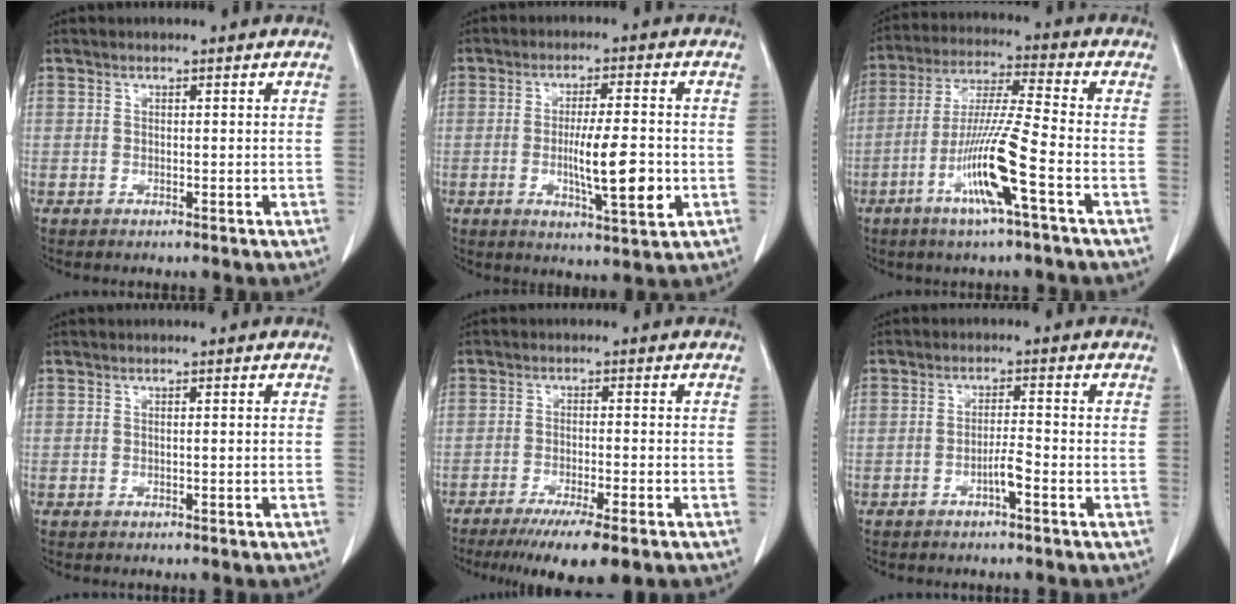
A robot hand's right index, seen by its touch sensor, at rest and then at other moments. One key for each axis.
{"total": 9.4, "fx": -1.7, "fy": 1.2, "fz": 9.2, "tx": -0.148, "ty": -0.011, "tz": -0.028}
{"total": 12.2, "fx": -4.8, "fy": -0.7, "fz": 11.1, "tx": -0.221, "ty": -0.011, "tz": -0.096}
{"total": 0.6, "fx": -0.1, "fy": 0.0, "fz": 0.5, "tx": -0.010, "ty": 0.000, "tz": 0.000}
{"total": 9.8, "fx": -6.9, "fy": 0.6, "fz": 6.9, "tx": -0.101, "ty": -0.021, "tz": -0.103}
{"total": 2.8, "fx": -1.4, "fy": 0.0, "fz": 2.4, "tx": -0.041, "ty": 0.001, "tz": -0.027}